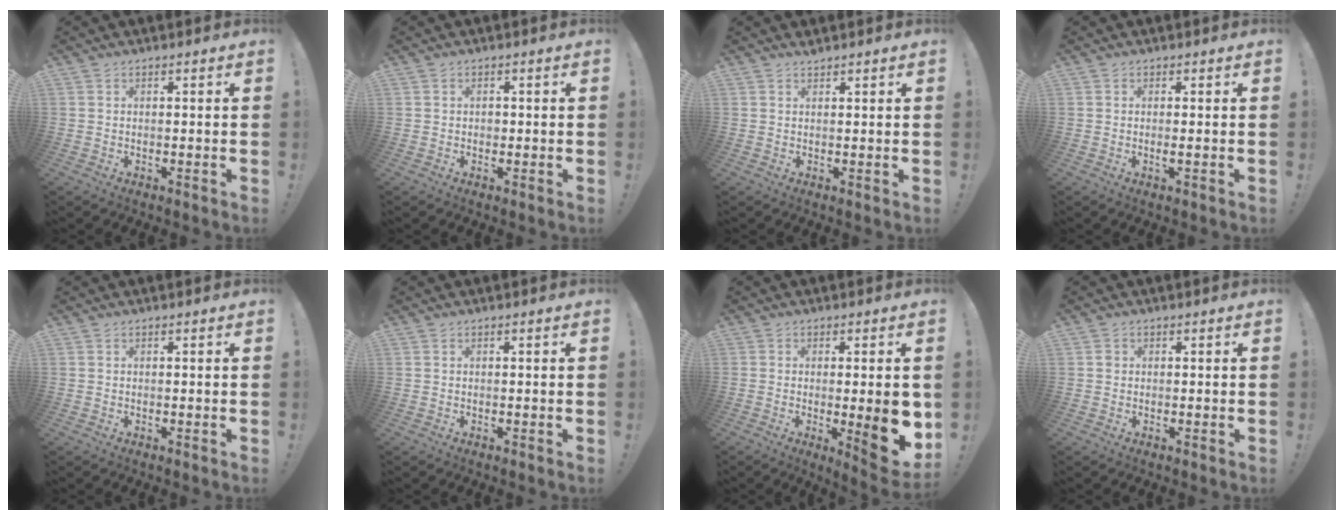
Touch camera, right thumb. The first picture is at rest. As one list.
[{"total": 1.1, "force": [-0.4, 0.9, 0.4], "torque": [-0.002, 0.002, -0.009]}, {"total": 0.8, "force": [0.8, -0.1, 0.0], "torque": [0.002, -0.005, 0.016]}, {"total": 1.3, "force": [0.0, -0.3, 1.3], "torque": [-0.019, -0.006, -0.001]}, {"total": 0.0}, {"total": 0.0}, {"total": 13.0, "force": [-1.1, 3.1, 12.6], "torque": [-0.141, -0.014, -0.008]}, {"total": 0.8, "force": [0.0, 0.8, 0.3], "torque": [0.001, 0.000, 0.000]}]